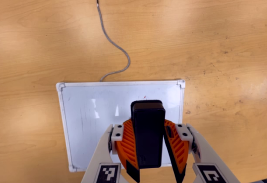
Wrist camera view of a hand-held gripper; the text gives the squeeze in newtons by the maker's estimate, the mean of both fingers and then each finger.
{"total": 9.2, "left": 9.2, "right": 9.2}